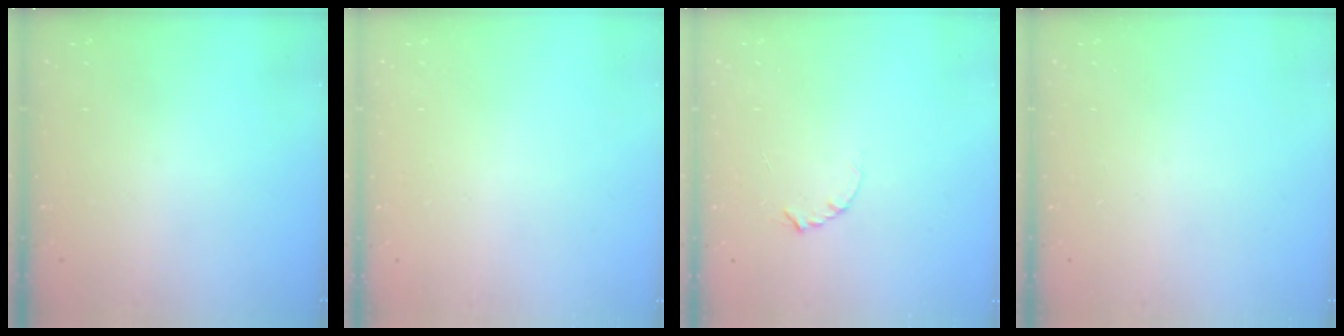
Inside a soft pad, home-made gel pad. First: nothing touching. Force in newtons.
{"total": 2.6, "press": 2.6, "slide": 0.2}
{"total": 2.9, "press": 2.9, "slide": 0.3}
{"total": 0.0}